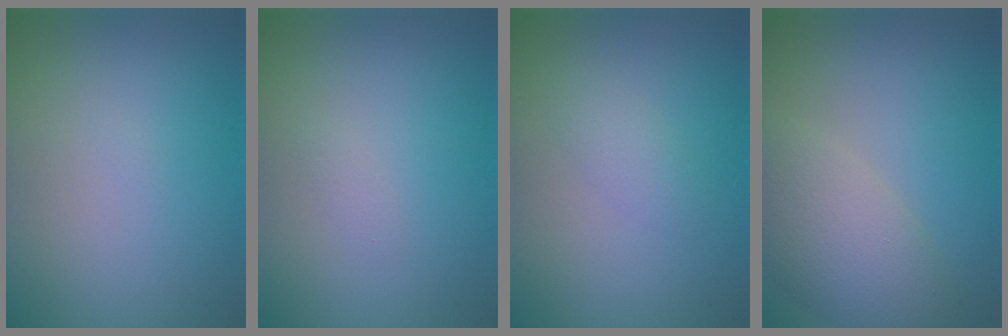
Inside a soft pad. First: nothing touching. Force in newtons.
{"total": 0.6, "press": 0.6, "slide": 0.0}
{"total": 1.4, "press": 1.4, "slide": 0.1}
{"total": 5.9, "press": 5.8, "slide": 0.7}